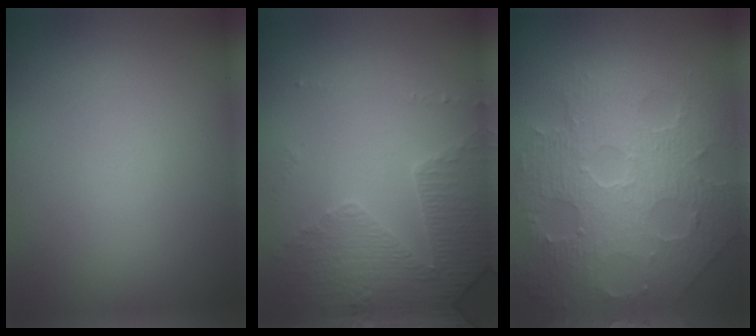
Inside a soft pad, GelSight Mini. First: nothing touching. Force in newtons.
{"total": 4.7, "press": 3.4, "slide": 3.3}
{"total": 8.5, "press": 5.9, "slide": 6.1}